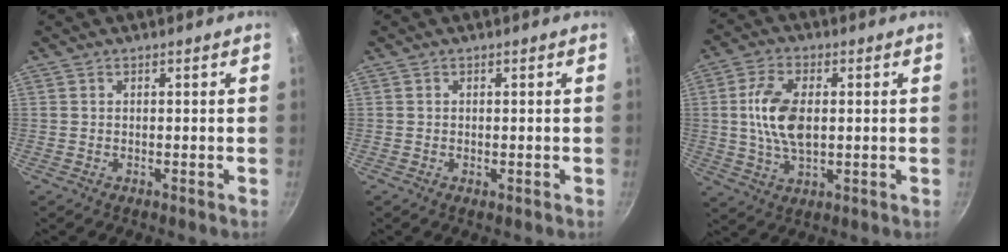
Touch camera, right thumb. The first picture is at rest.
{"total": 0.6, "force": [-0.2, 0.3, 0.5], "torque": [-0.009, -0.002, -0.001]}
{"total": 10.8, "force": [0.9, 5.7, 9.2], "torque": [-0.184, -0.002, 0.021]}